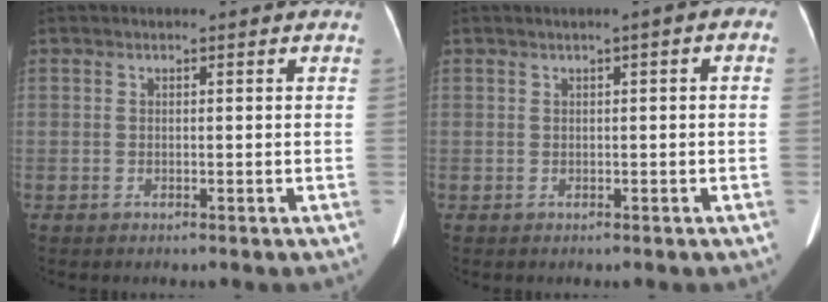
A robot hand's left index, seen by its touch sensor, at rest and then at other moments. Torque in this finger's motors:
{"motor_torque": [-0.06, -0.17, 0.01, 0.01]}